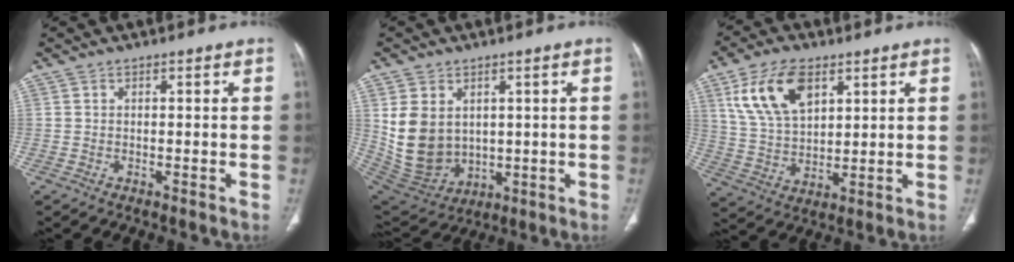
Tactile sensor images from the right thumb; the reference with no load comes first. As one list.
[{"total": 13.0, "force": [2.5, 10.0, 7.9], "torque": [-0.135, -0.015, 0.082]}, {"total": 13.4, "force": [6.3, 7.4, 9.3], "torque": [-0.162, -0.017, 0.128]}]